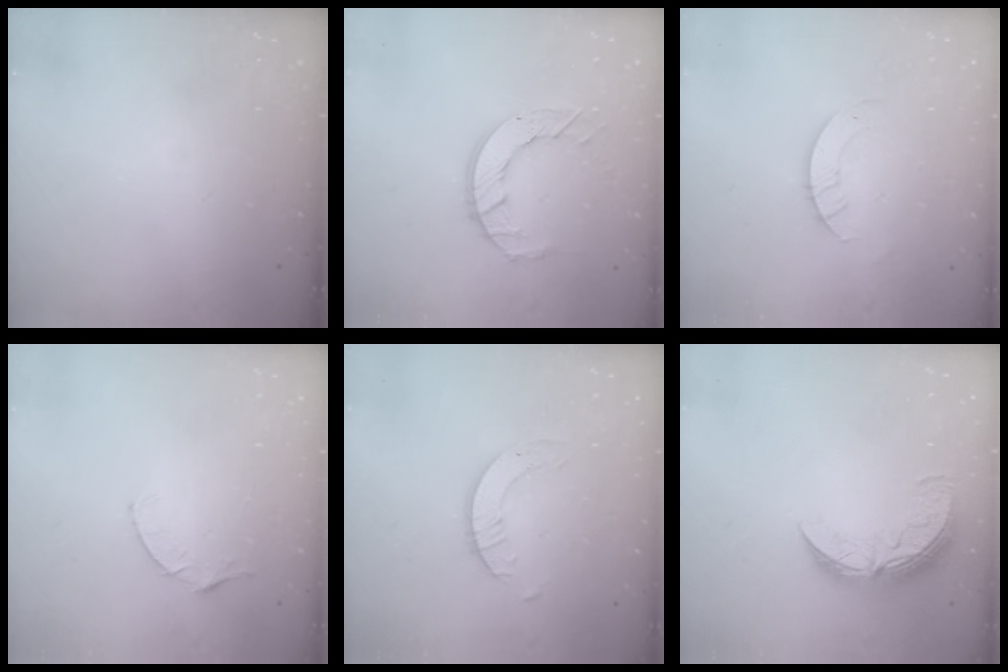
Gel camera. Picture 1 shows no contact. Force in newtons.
{"total": 9.1, "press": 9.1, "slide": 0.9}
{"total": 2.6, "press": 2.6, "slide": 0.2}
{"total": 4.1, "press": 4.0, "slide": 0.4}
{"total": 2.3, "press": 2.3, "slide": 0.2}
{"total": 11.0, "press": 11.0, "slide": 0.4}